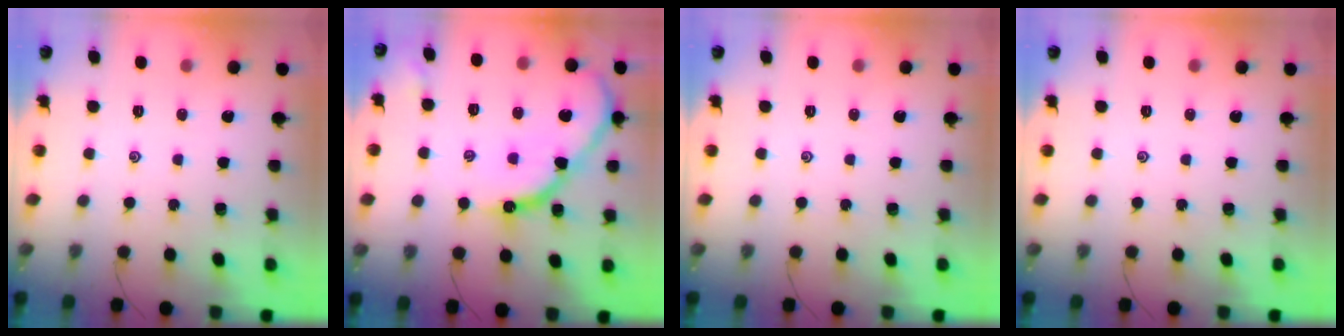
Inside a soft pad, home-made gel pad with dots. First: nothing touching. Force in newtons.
{"total": 14.1, "press": 14.0, "slide": 0.9}
{"total": 0.0}
{"total": 0.0}